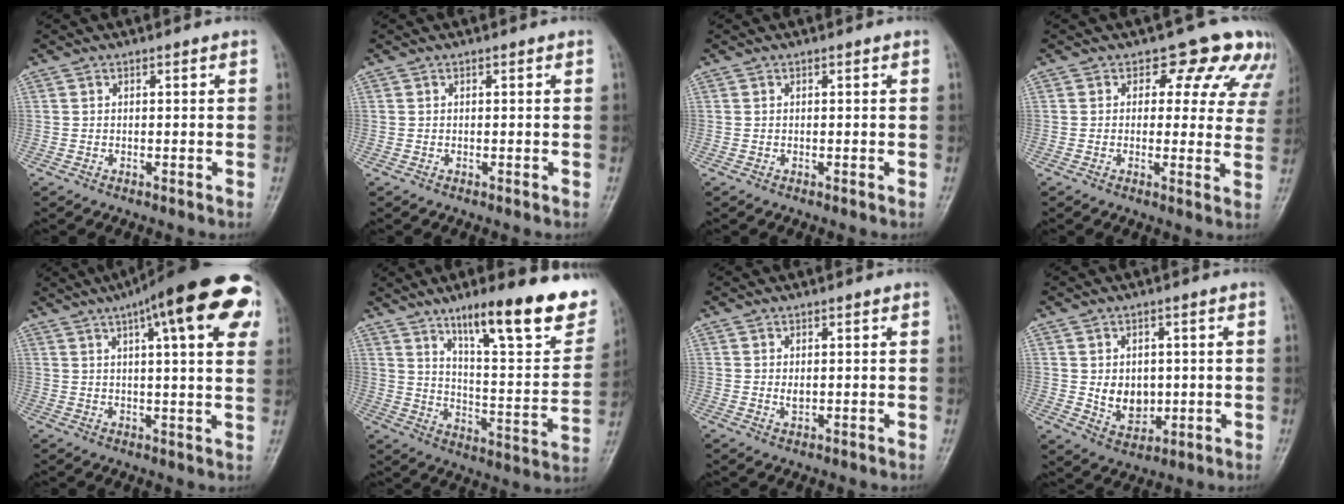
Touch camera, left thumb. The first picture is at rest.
{"total": 0.0}
{"total": 0.0}
{"total": 9.9, "force": [6.5, 6.0, 4.5], "torque": [-0.001, -0.023, 0.051]}
{"total": 21.8, "force": [10.0, 5.5, 18.6], "torque": [-0.248, 0.009, 0.128]}
{"total": 23.7, "force": [14.8, 5.6, 17.6], "torque": [-0.215, -0.063, 0.230]}
{"total": 1.5, "force": [0.3, 0.9, 1.2], "torque": [-0.015, -0.005, 0.008]}
{"total": 6.7, "force": [0.3, 5.2, 4.2], "torque": [-0.041, -0.011, 0.019]}